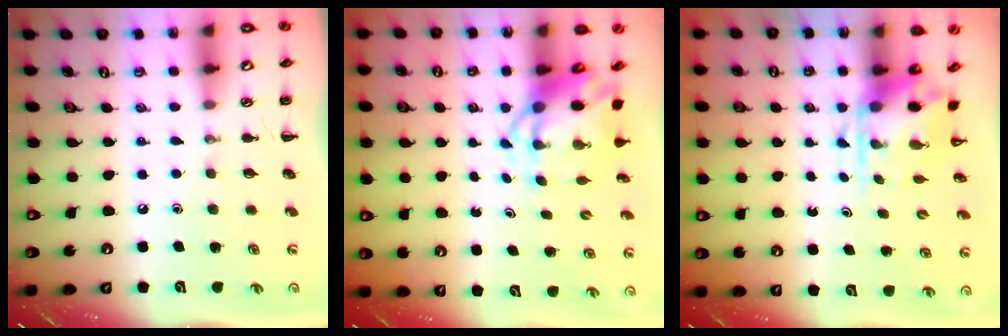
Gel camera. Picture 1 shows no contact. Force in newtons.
{"total": 5.4, "press": 5.1, "slide": 1.7}
{"total": 3.9, "press": 3.8, "slide": 0.9}